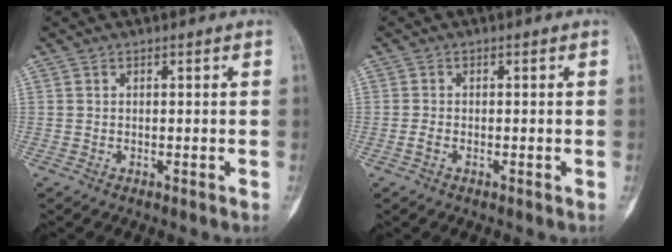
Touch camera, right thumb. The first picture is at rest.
{"total": 1.2, "force": [-0.5, 0.8, 0.8], "torque": [-0.021, 0.000, -0.012]}